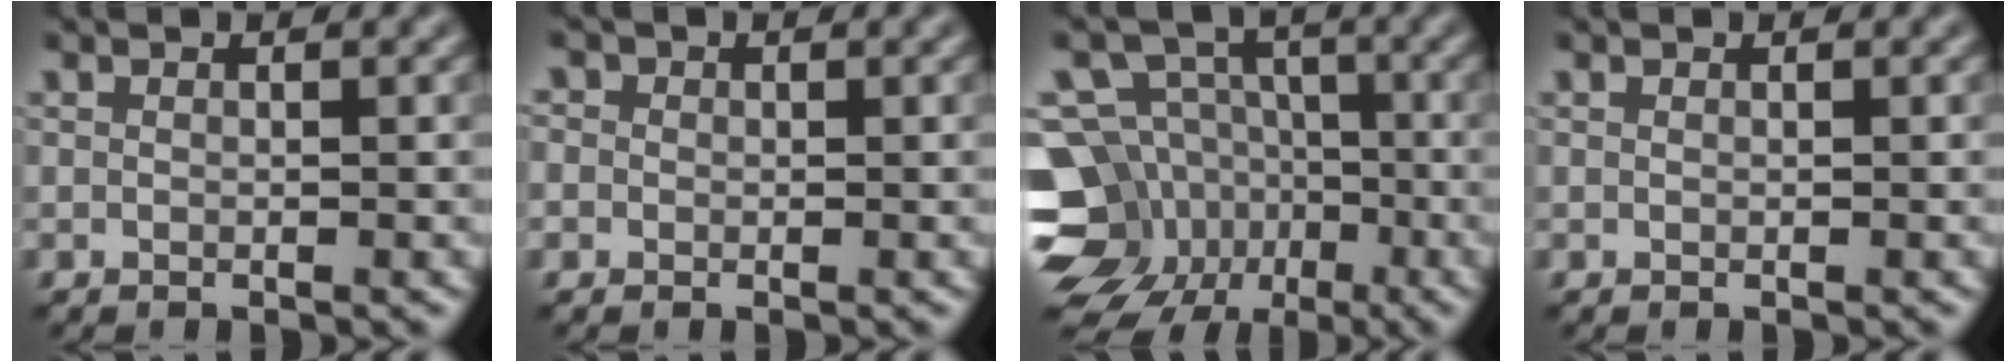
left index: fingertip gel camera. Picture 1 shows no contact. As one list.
[{"total": 1.9, "force": [0.6, 1.7, 0.6], "torque": [0.002, 0.011, -0.012]}, {"total": 12.9, "force": [-5.5, 10.9, 4.3], "torque": [-0.092, -0.020, -0.114]}, {"total": 0.0}]